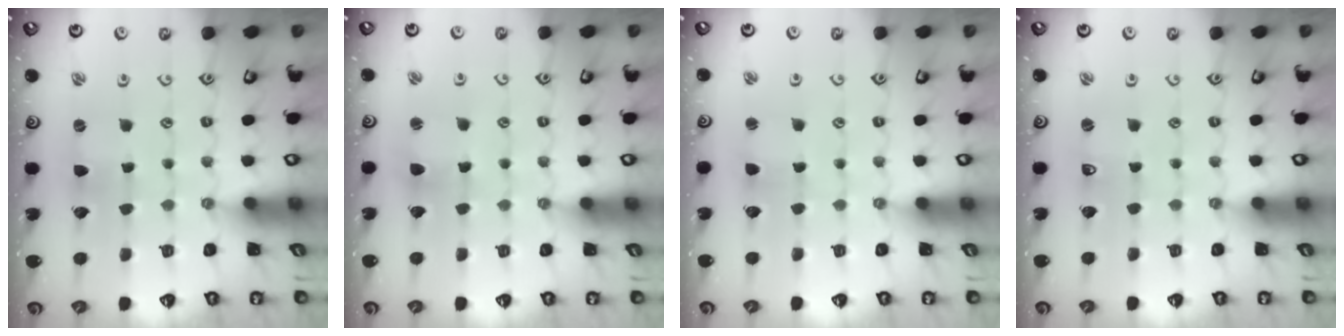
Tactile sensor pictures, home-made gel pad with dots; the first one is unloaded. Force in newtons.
{"total": 3.7, "press": 3.7, "slide": 0.5}
{"total": 2.2, "press": 2.2, "slide": 0.2}
{"total": 2.0, "press": 2.0, "slide": 0.4}